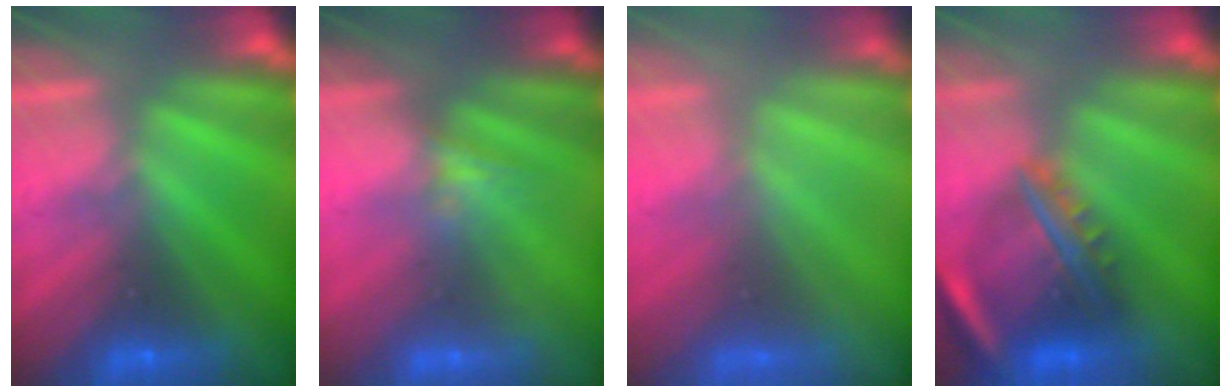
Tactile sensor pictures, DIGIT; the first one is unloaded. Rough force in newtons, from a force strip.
{"total": 1.8}
{"total": 7.6}
{"total": 9.4}